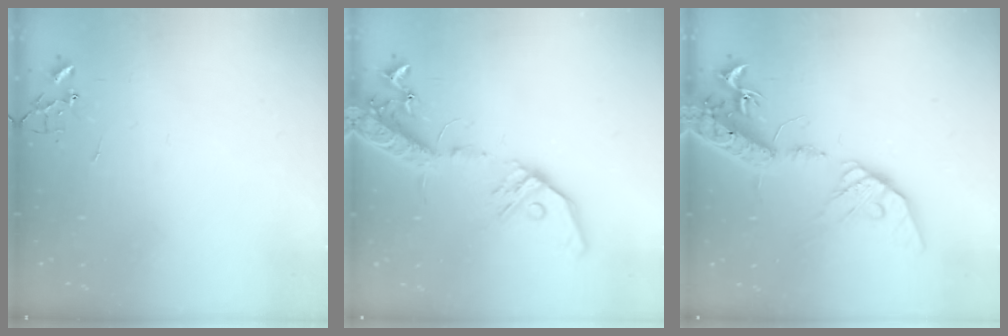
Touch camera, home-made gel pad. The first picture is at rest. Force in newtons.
{"total": 17.0, "press": 16.7, "slide": 3.3}
{"total": 18.0, "press": 17.7, "slide": 3.3}